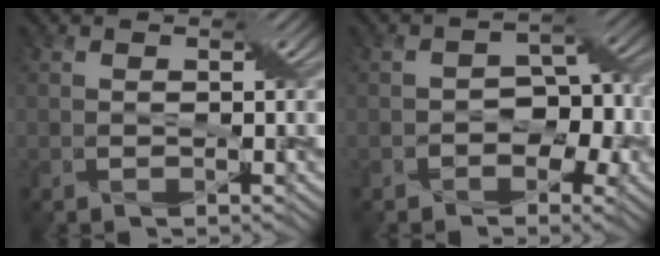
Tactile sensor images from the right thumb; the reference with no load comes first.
{"total": 5.7, "force": [-1.9, 3.9, 3.7], "torque": [-0.038, 0.004, -0.037]}